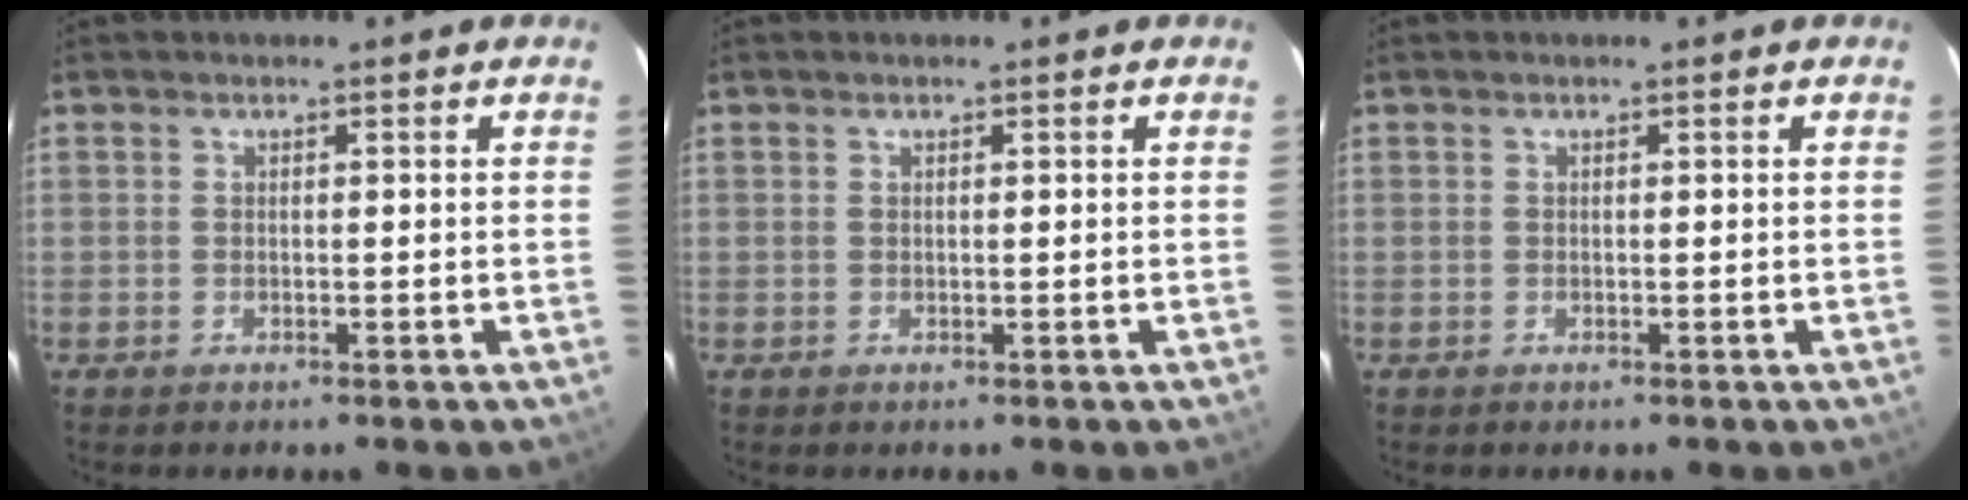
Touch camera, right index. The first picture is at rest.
{"total": 0.0}
{"total": 0.0}